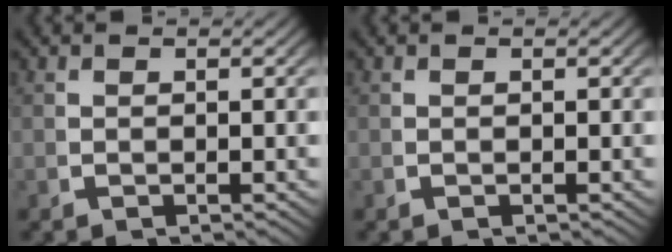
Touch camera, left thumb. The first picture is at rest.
{"total": 0.0}